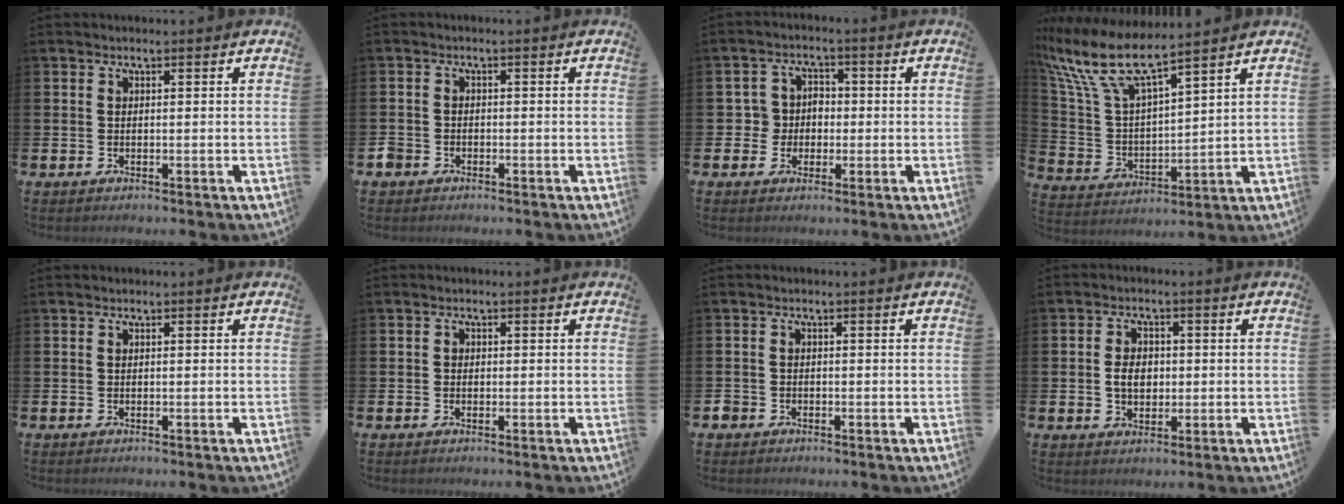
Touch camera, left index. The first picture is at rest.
{"total": 1.8, "force": [-1.5, 1.0, 0.2], "torque": [-0.006, 0.002, -0.033]}
{"total": 3.7, "force": [-0.3, 3.6, 0.7], "torque": [-0.022, 0.009, -0.012]}
{"total": 10.0, "force": [8.3, 2.0, 5.2], "torque": [-0.135, -0.044, 0.142]}
{"total": 0.0}
{"total": 0.9, "force": [-0.3, 0.8, 0.3], "torque": [0.001, 0.002, -0.008]}
{"total": 1.3, "force": [-1.0, 0.9, 0.1], "torque": [-0.003, 0.003, -0.023]}
{"total": 3.7, "force": [0.0, 2.8, 2.4], "torque": [-0.029, 0.001, -0.007]}